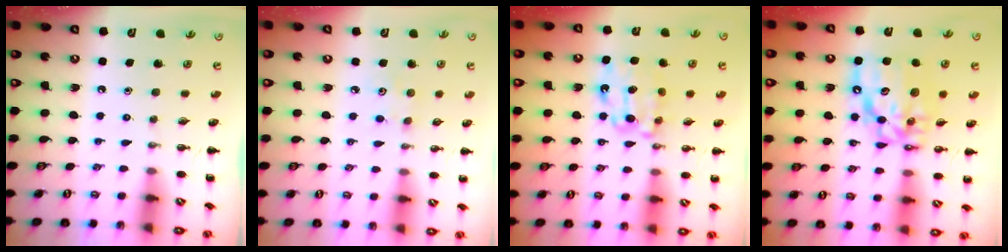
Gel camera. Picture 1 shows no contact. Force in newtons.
{"total": 2.7, "press": 2.6, "slide": 0.8}
{"total": 9.7, "press": 9.7, "slide": 0.7}
{"total": 14.1, "press": 13.5, "slide": 4.1}